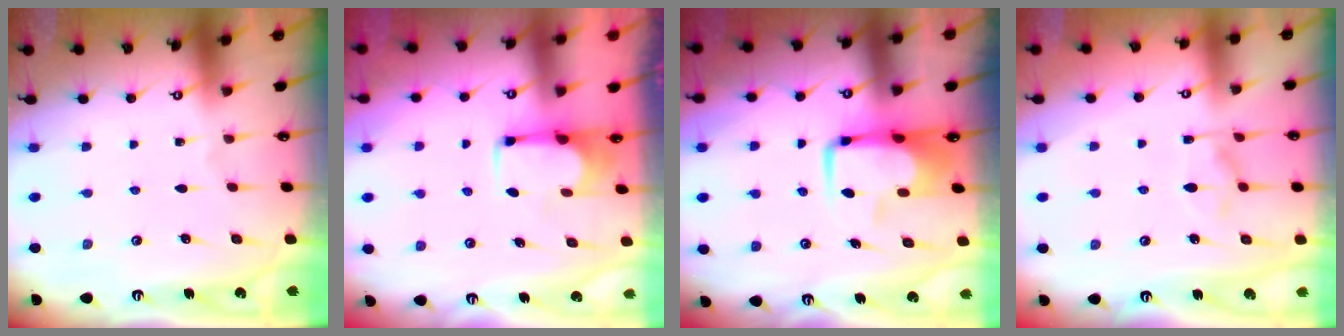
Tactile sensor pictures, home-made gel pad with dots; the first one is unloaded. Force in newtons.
{"total": 1.8, "press": 1.6, "slide": 0.8}
{"total": 7.7, "press": 7.5, "slide": 1.4}
{"total": 3.1, "press": 2.9, "slide": 1.2}